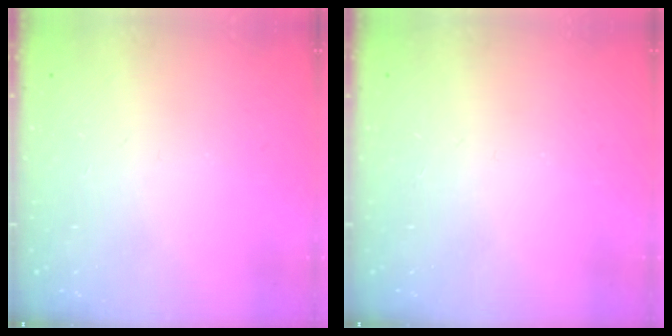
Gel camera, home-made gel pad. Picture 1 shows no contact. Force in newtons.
{"total": 0.0}